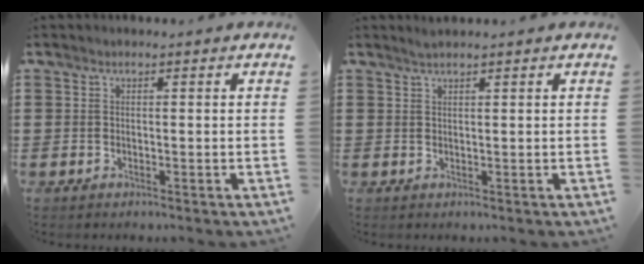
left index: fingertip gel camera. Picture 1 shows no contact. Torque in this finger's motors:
{"motor_torque": [0.04, 0.07, -0.10, -0.08]}